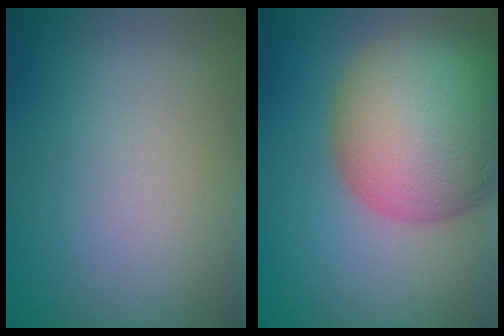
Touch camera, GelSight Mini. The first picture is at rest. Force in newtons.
{"total": 12.8, "press": 12.7, "slide": 0.8}